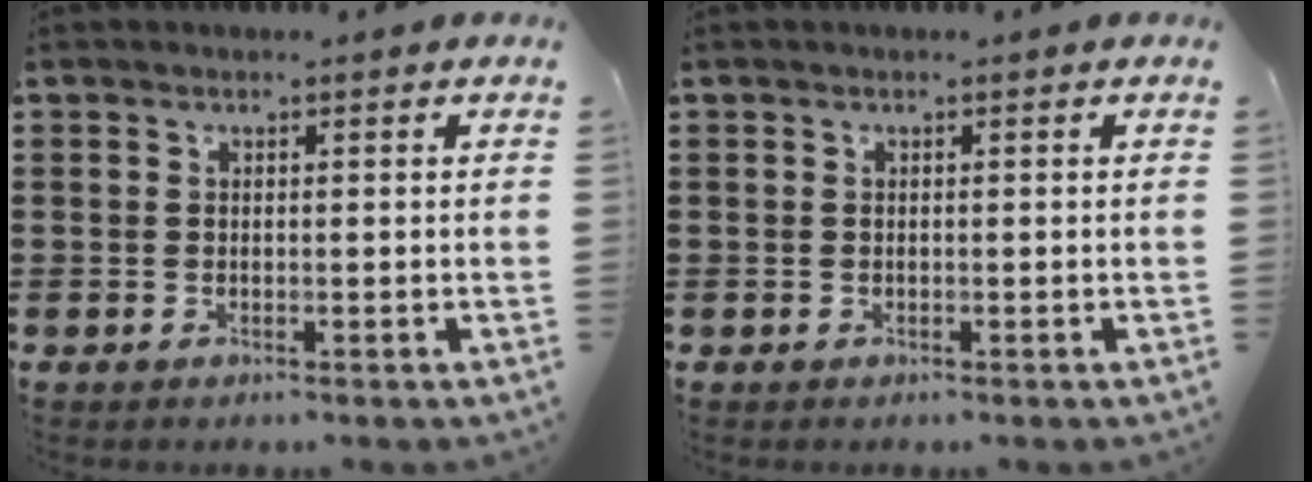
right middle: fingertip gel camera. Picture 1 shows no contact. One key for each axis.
{"total": 0.0}